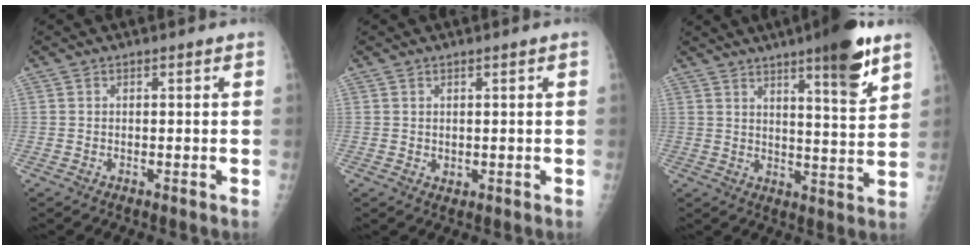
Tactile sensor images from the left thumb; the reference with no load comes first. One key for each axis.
{"total": 1.0, "fx": 0.4, "fy": 0.6, "fz": 0.6, "tx": -0.008, "ty": -0.005, "tz": 0.011}
{"total": 12.6, "fx": 7.8, "fy": 1.8, "fz": 9.8, "tx": -0.127, "ty": -0.045, "tz": 0.109}